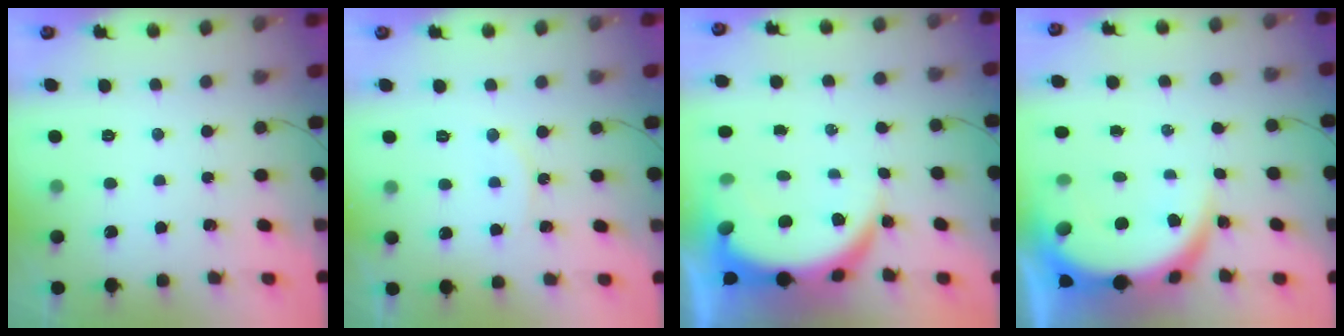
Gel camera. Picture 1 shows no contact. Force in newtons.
{"total": 5.7, "press": 5.7, "slide": 0.4}
{"total": 10.4, "press": 10.3, "slide": 1.3}
{"total": 8.3, "press": 8.2, "slide": 1.1}